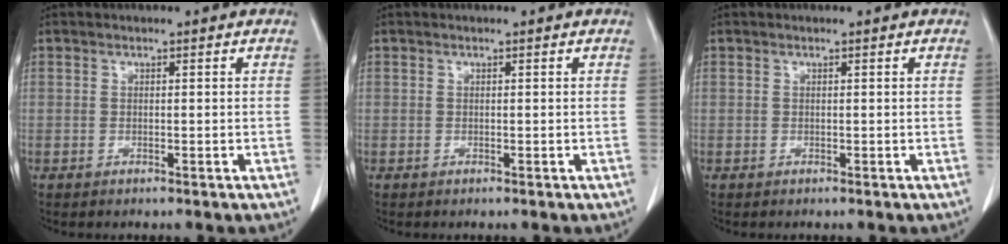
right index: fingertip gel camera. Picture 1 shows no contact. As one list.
[{"total": 0.0}, {"total": 0.0}]